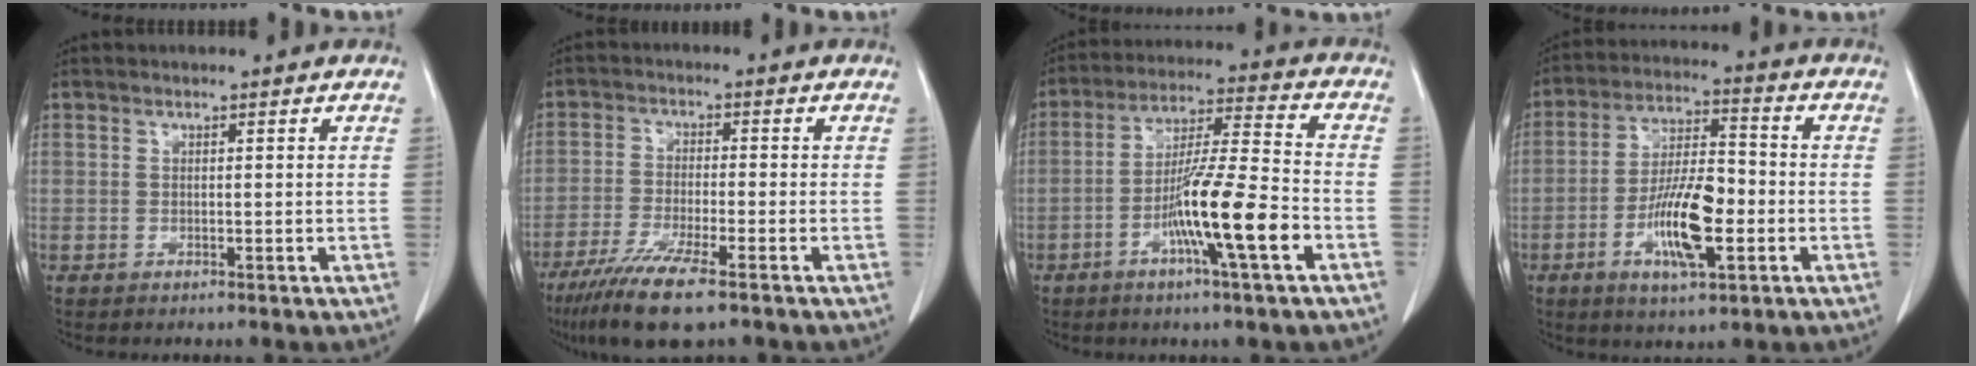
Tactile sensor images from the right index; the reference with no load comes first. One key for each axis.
{"total": 9.2, "fx": -6.2, "fy": 0.8, "fz": 6.7, "tx": -0.125, "ty": -0.025, "tz": -0.108}
{"total": 12.9, "fx": -4.9, "fy": -0.2, "fz": 11.9, "tx": -0.214, "ty": -0.004, "tz": -0.089}
{"total": 11.7, "fx": -3.5, "fy": 3.1, "fz": 10.7, "tx": -0.206, "ty": -0.001, "tz": -0.061}